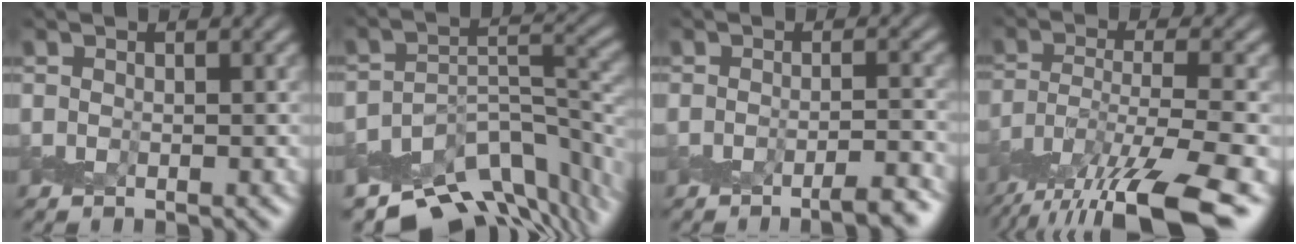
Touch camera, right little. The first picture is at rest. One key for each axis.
{"total": 10.5, "fx": -8.3, "fy": 4.4, "fz": 4.7, "tx": -0.062, "ty": -0.005, "tz": -0.127}
{"total": 3.5, "fx": -2.5, "fy": 0.5, "fz": 2.4, "tx": -0.029, "ty": 0.005, "tz": -0.041}
{"total": 10.9, "fx": -7.5, "fy": 3.0, "fz": 7.3, "tx": -0.143, "ty": -0.018, "tz": -0.128}